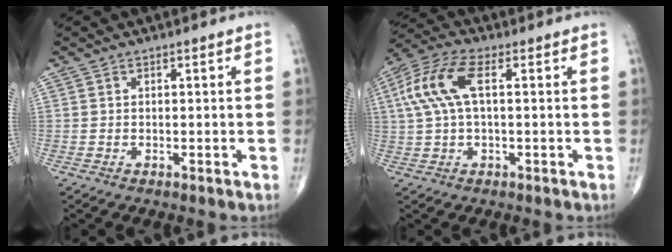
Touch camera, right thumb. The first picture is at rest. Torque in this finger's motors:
{"motor_torque": [-0.20, 0.59, 1.15, 0.06, 0.14]}